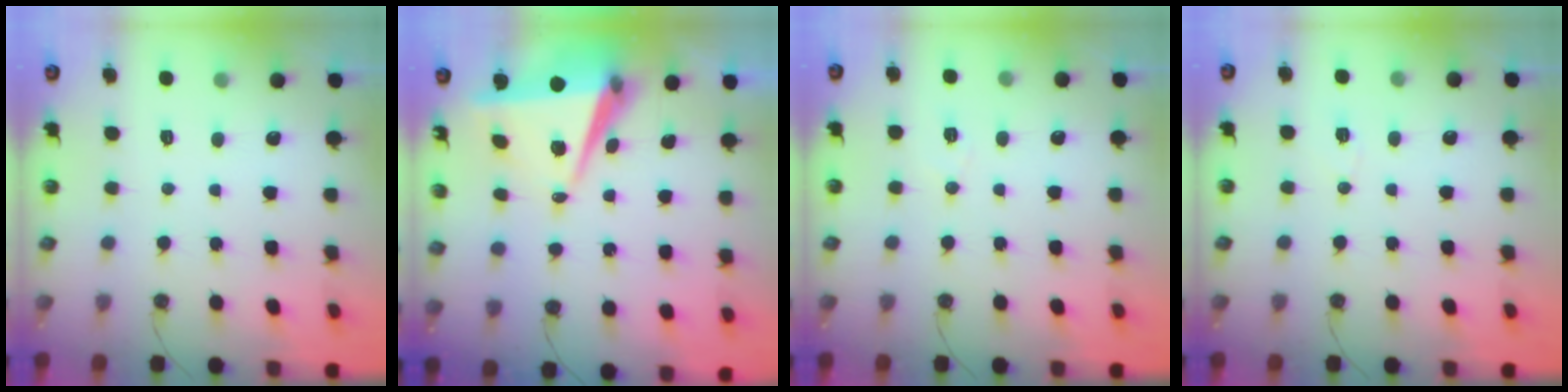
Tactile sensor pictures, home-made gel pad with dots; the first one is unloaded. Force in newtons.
{"total": 8.1, "press": 7.0, "slide": 4.1}
{"total": 6.6, "press": 4.8, "slide": 4.6}
{"total": 5.3, "press": 5.0, "slide": 1.7}